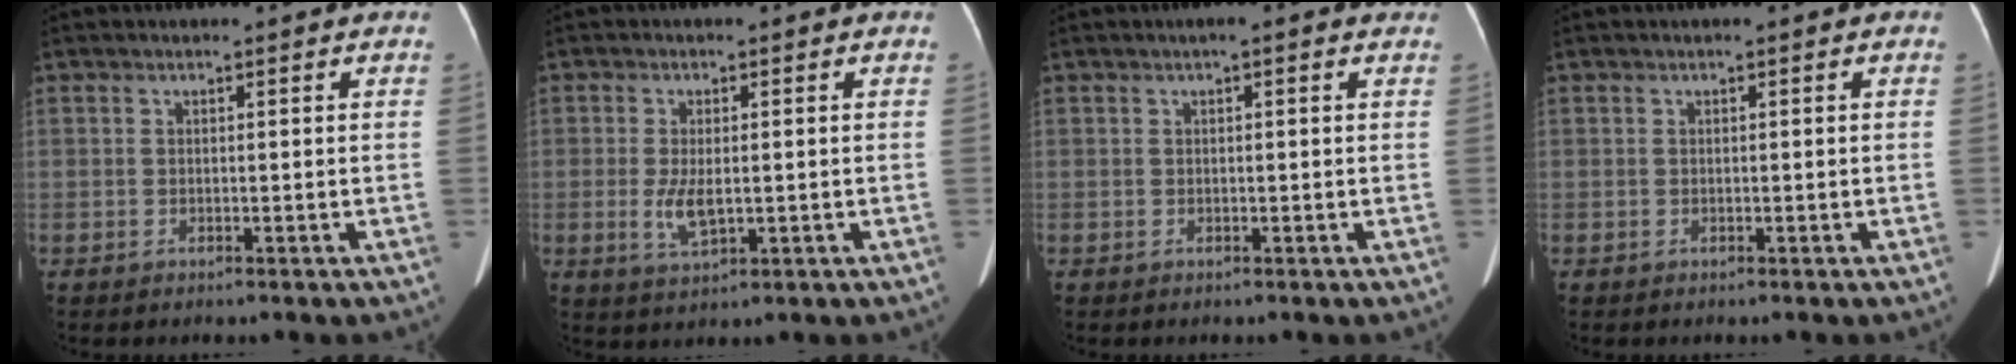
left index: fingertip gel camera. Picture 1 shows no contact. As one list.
[{"total": 4.3, "force": [-0.5, 1.7, 3.9], "torque": [-0.082, -0.009, -0.004]}, {"total": 2.3, "force": [1.3, 0.6, 1.7], "torque": [-0.023, 0.015, 0.011]}, {"total": 0.0}]